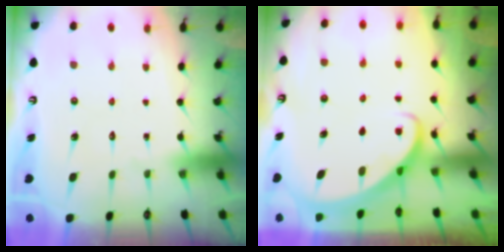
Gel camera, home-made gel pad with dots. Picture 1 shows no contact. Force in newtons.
{"total": 2.7, "press": 2.7, "slide": 0.2}